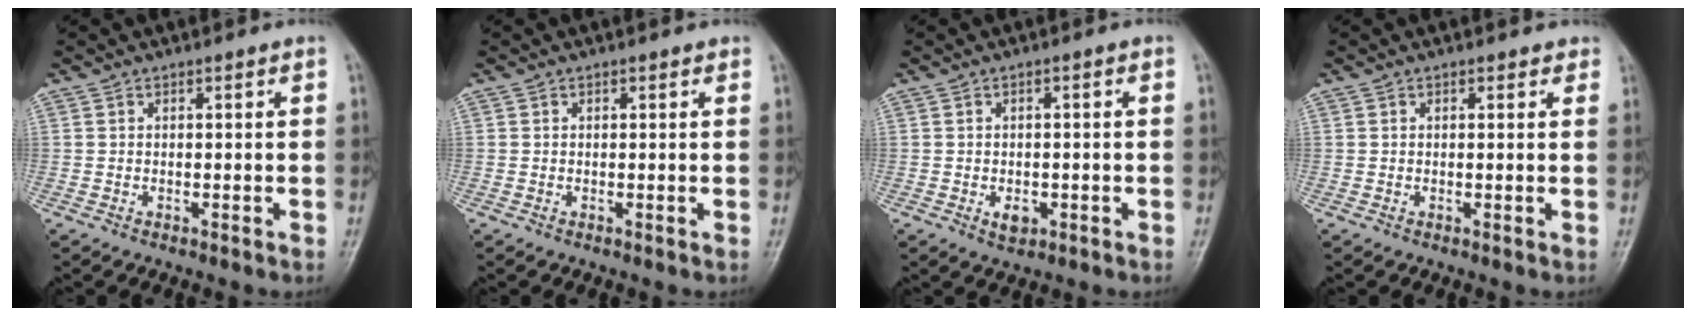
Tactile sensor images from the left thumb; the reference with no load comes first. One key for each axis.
{"total": 0.0}
{"total": 2.9, "fx": -1.2, "fy": 1.8, "fz": 2.0, "tx": -0.023, "ty": 0.007, "tz": -0.016}
{"total": 1.0, "fx": 0.7, "fy": 0.6, "fz": -0.1, "tx": 0.017, "ty": -0.003, "tz": 0.000}